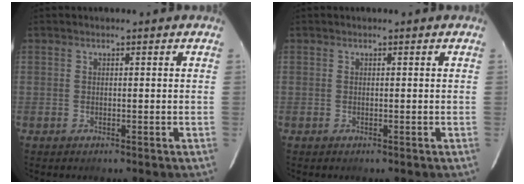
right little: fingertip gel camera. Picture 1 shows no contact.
{"total": 0.0}